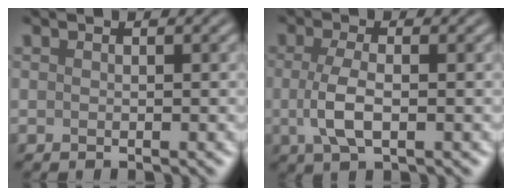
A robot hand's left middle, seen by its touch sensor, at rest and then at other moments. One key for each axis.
{"total": 3.5, "fx": -0.3, "fy": 1.4, "fz": 3.2, "tx": -0.074, "ty": -0.003, "tz": -0.008}